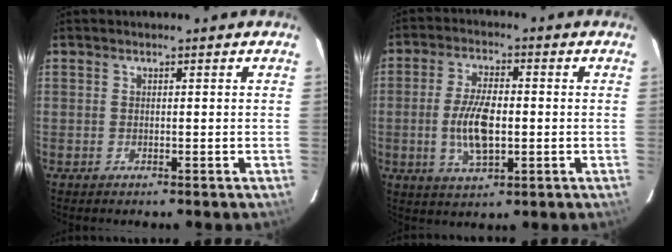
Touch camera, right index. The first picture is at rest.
{"total": 9.4, "force": [-1.2, 4.1, 8.4], "torque": [-0.167, -0.001, -0.021]}